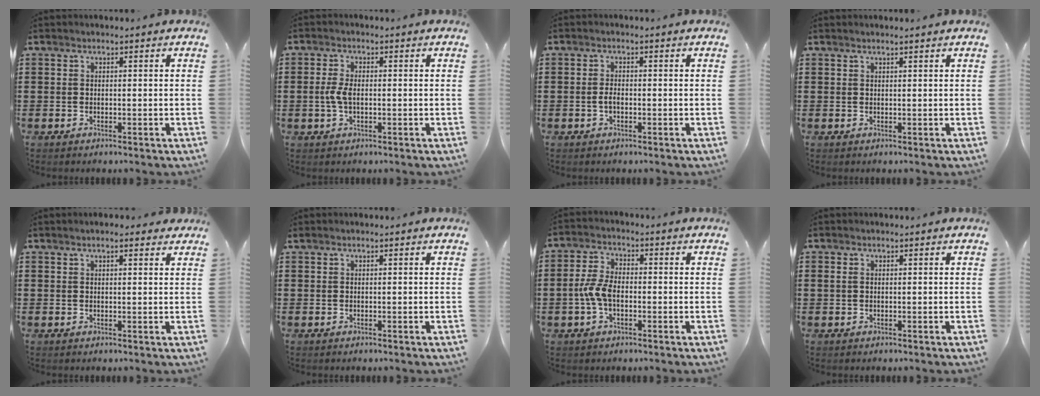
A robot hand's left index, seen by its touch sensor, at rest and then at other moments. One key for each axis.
{"total": 3.1, "fx": -0.4, "fy": 1.4, "fz": 2.7, "tx": -0.073, "ty": -0.005, "tz": -0.013}
{"total": 1.7, "fx": -0.4, "fy": 0.7, "fz": 1.6, "tx": -0.039, "ty": -0.004, "tz": -0.009}
{"total": 0.7, "fx": 0.6, "fy": -0.1, "fz": 0.4, "tx": -0.007, "ty": -0.002, "tz": 0.012}
{"total": 2.0, "fx": 1.5, "fy": 0.3, "fz": 1.3, "tx": -0.026, "ty": 0.002, "tz": 0.027}
{"total": 0.0}
{"total": 5.4, "fx": -1.2, "fy": 2.8, "fz": 4.4, "tx": -0.110, "ty": -0.003, "tz": -0.030}
{"total": 0.7, "fx": 0.2, "fy": 0.4, "fz": 0.5, "tx": -0.018, "ty": 0.002, "tz": 0.001}